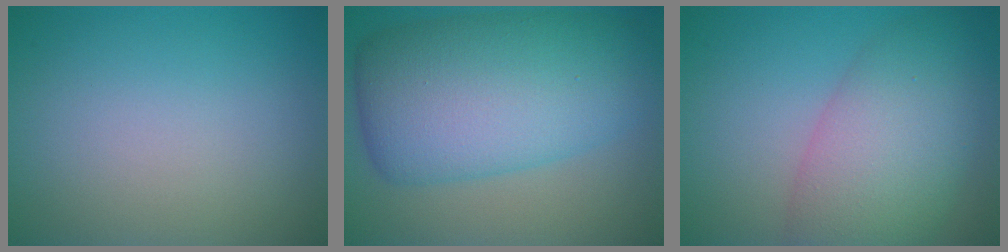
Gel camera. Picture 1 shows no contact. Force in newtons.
{"total": 11.6, "press": 11.6, "slide": 0.3}
{"total": 7.7, "press": 7.7, "slide": 0.1}